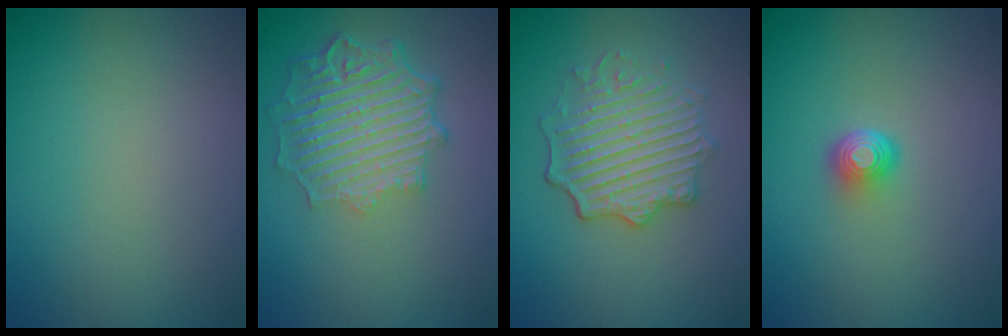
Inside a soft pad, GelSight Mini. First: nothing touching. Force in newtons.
{"total": 6.2, "press": 4.7, "slide": 4.1}
{"total": 4.7, "press": 4.0, "slide": 2.5}
{"total": 2.0, "press": 1.3, "slide": 1.6}